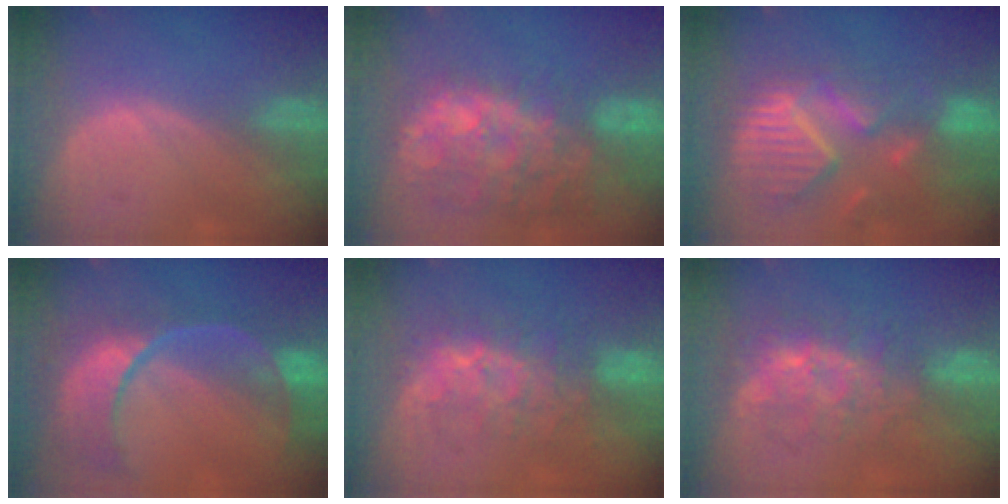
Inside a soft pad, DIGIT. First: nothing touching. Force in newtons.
{"total": 13.5, "press": 11.6, "slide": 6.8}
{"total": 12.4, "press": 10.6, "slide": 6.5}
{"total": 11.7, "press": 9.5, "slide": 6.8}
{"total": 8.1, "press": 7.8, "slide": 2.3}
{"total": 8.4, "press": 7.5, "slide": 4.0}